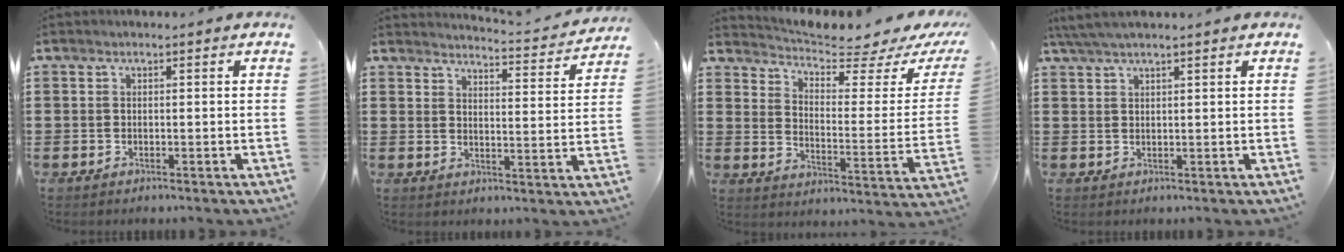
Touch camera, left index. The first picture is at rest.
{"total": 3.5, "force": [3.4, -0.4, 0.6], "torque": [-0.021, -0.031, 0.054]}
{"total": 4.5, "force": [4.1, 0.0, 1.9], "torque": [-0.054, -0.043, 0.063]}
{"total": 2.7, "force": [2.2, 0.0, 1.5], "torque": [-0.034, 0.003, 0.043]}